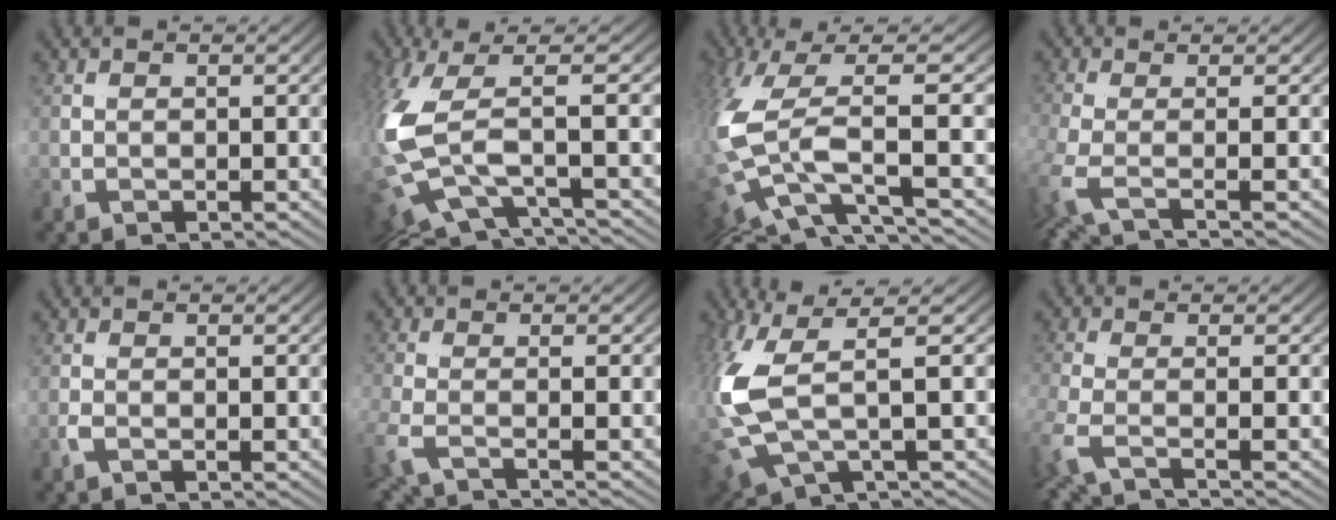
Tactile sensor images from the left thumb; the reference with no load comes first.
{"total": 4.6, "force": [-1.5, -0.8, 4.3], "torque": [-0.145, -0.001, -0.007]}
{"total": 6.1, "force": [-1.0, 0.5, 6.0], "torque": [-0.183, -0.014, 0.003]}
{"total": 1.9, "force": [0.7, -1.6, 0.8], "torque": [-0.022, 0.004, 0.006]}
{"total": 1.1, "force": [-0.5, -0.4, -0.9], "torque": [0.004, 0.001, -0.014]}
{"total": 2.2, "force": [-1.4, -1.7, 0.3], "torque": [-0.016, -0.004, -0.026]}
{"total": 4.2, "force": [-0.1, 1.0, 4.1], "torque": [-0.137, -0.002, 0.011]}
{"total": 1.5, "force": [-0.1, -1.3, 0.8], "torque": [-0.028, 0.002, -0.007]}